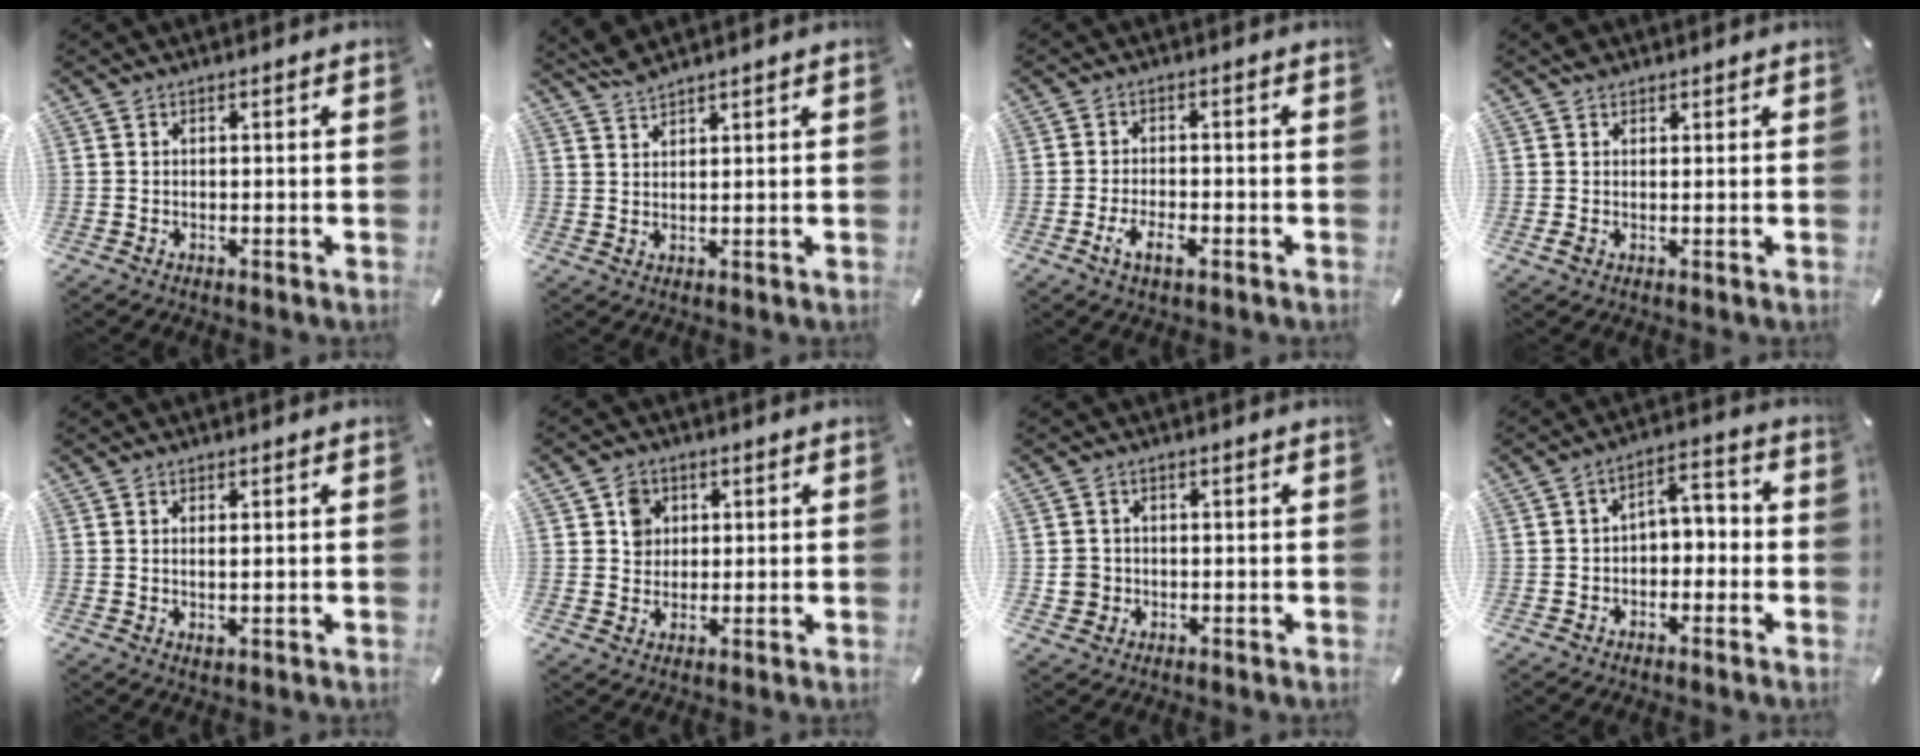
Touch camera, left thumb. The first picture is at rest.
{"total": 2.6, "force": [2.5, 0.1, 0.7], "torque": [-0.019, -0.007, 0.047]}
{"total": 5.2, "force": [-2.5, 2.3, 4.0], "torque": [-0.082, 0.006, -0.047]}
{"total": 2.7, "force": [1.1, 2.4, 0.7], "torque": [-0.004, 0.002, 0.022]}
{"total": 1.4, "force": [0.4, 0.4, 1.3], "torque": [-0.024, -0.001, 0.008]}
{"total": 4.9, "force": [1.4, 4.6, 1.1], "torque": [-0.011, 0.000, 0.021]}
{"total": 3.5, "force": [-0.1, 3.4, 0.3], "torque": [0.000, 0.004, -0.003]}
{"total": 4.3, "force": [-2.2, 2.9, 2.2], "torque": [-0.033, 0.011, -0.047]}